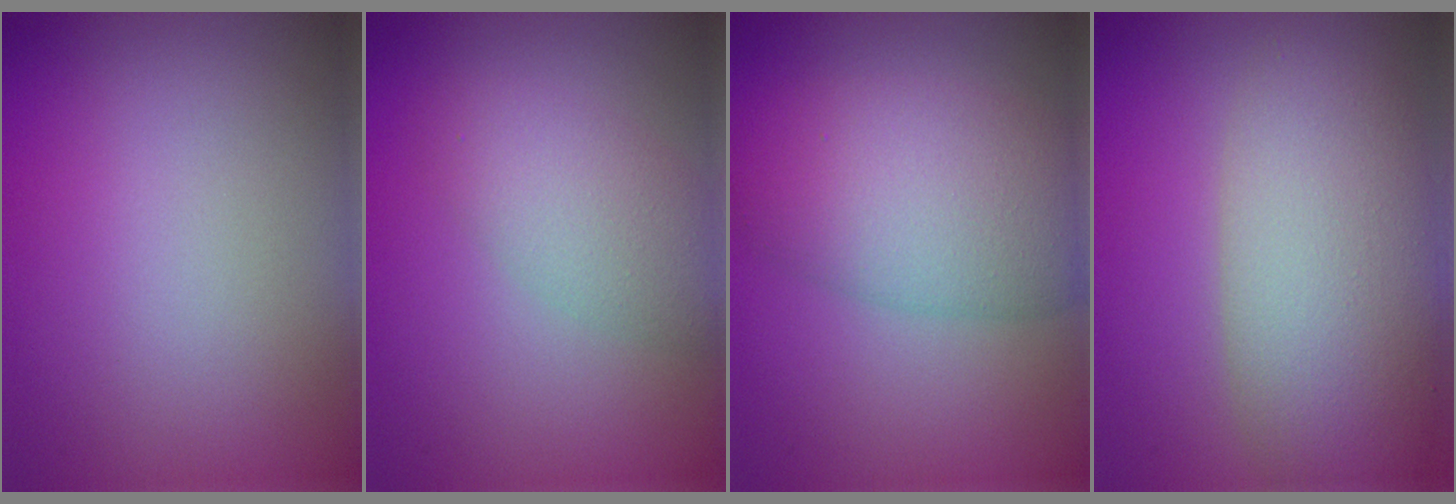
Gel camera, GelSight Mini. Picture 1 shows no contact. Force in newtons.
{"total": 3.7, "press": 3.7, "slide": 0.0}
{"total": 7.4, "press": 7.4, "slide": 0.3}
{"total": 8.7, "press": 8.7, "slide": 0.7}